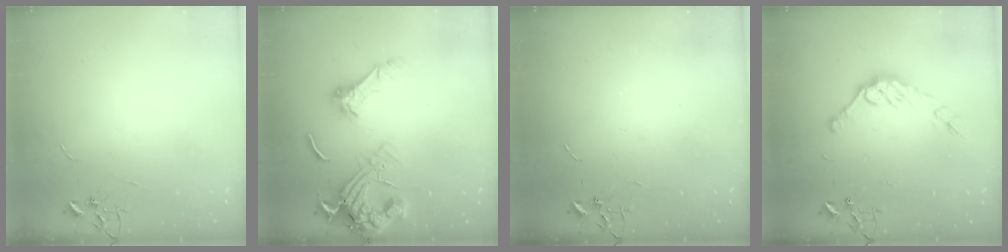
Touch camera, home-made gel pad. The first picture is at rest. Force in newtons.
{"total": 17.0, "press": 16.9, "slide": 1.9}
{"total": 0.0}
{"total": 10.9, "press": 10.8, "slide": 0.9}